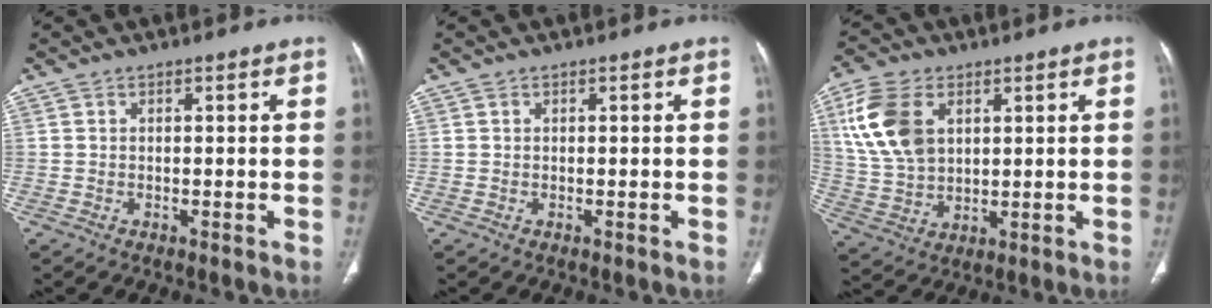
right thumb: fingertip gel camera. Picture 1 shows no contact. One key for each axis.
{"total": 0.0}
{"total": 12.9, "fx": 4.4, "fy": 8.3, "fz": 8.8, "tx": -0.171, "ty": -0.007, "tz": 0.093}